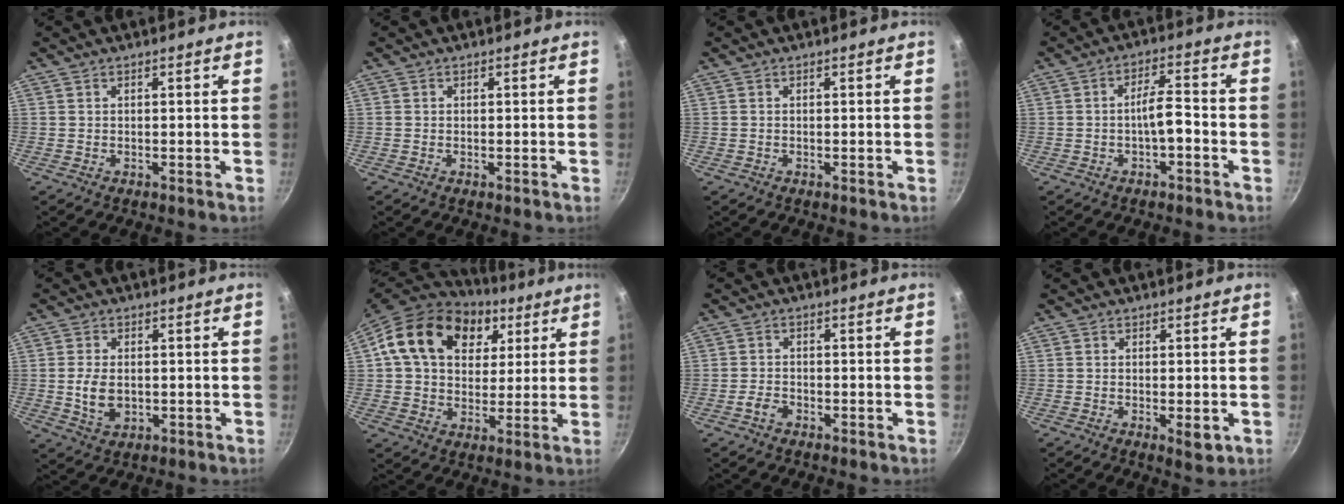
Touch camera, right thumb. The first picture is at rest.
{"total": 0.0}
{"total": 0.0}
{"total": 5.1, "force": [-1.9, 1.6, 4.4], "torque": [-0.071, 0.029, -0.032]}
{"total": 6.2, "force": [-0.3, 4.1, 4.7], "torque": [-0.085, -0.001, -0.001]}
{"total": 20.1, "force": [7.1, 14.7, 11.8], "torque": [-0.189, 0.002, 0.111]}
{"total": 2.4, "force": [-1.4, 1.5, 1.2], "torque": [-0.022, 0.016, -0.028]}
{"total": 3.3, "force": [-0.9, 1.2, 3.0], "torque": [-0.048, -0.008, -0.012]}